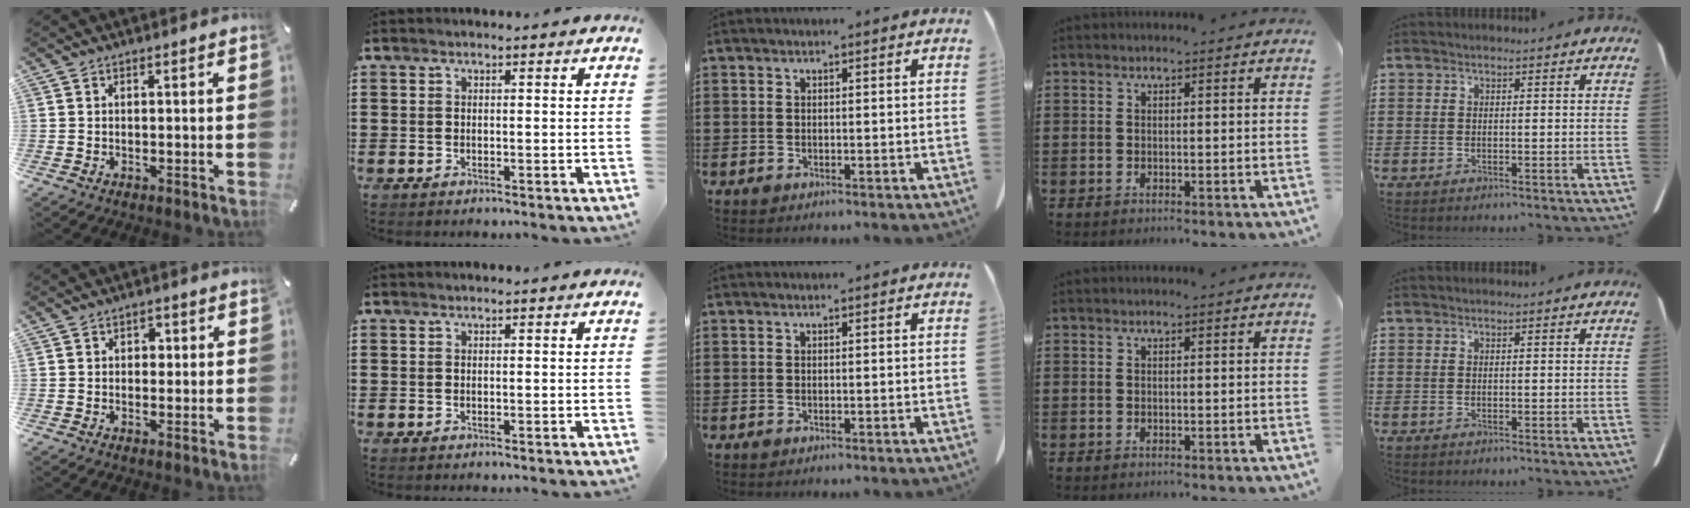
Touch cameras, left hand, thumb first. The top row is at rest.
{"thumb": {"total": 1.9, "force": [0.1, 1.6, 1.1], "torque": [-0.007, 0.002, -0.004]}}